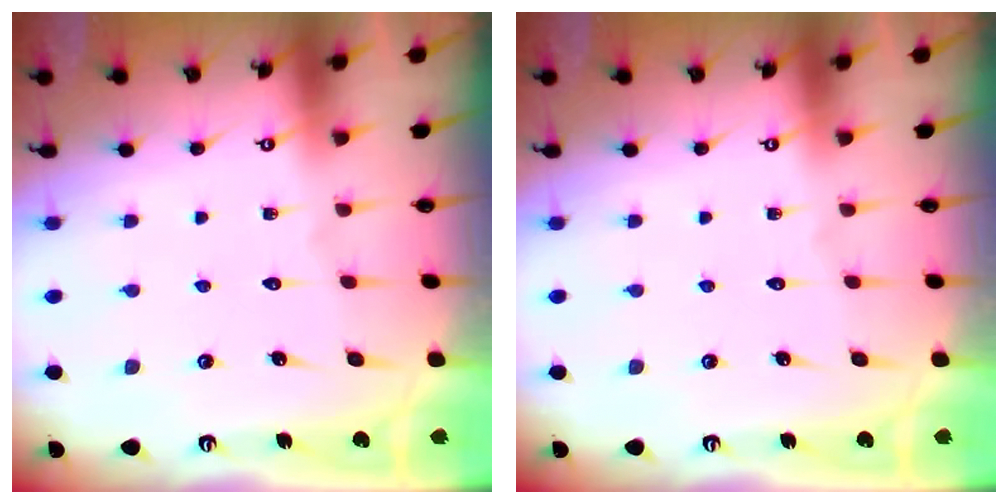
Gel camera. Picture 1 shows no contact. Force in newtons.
{"total": 0.0}